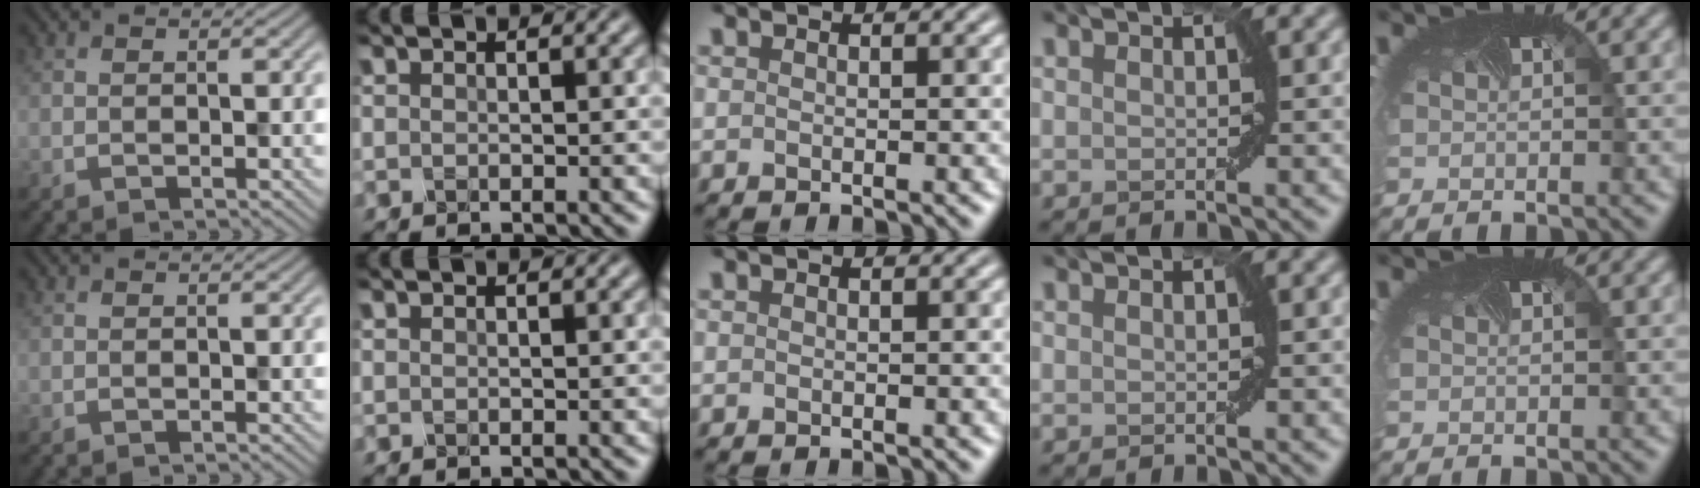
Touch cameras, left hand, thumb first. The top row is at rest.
{}